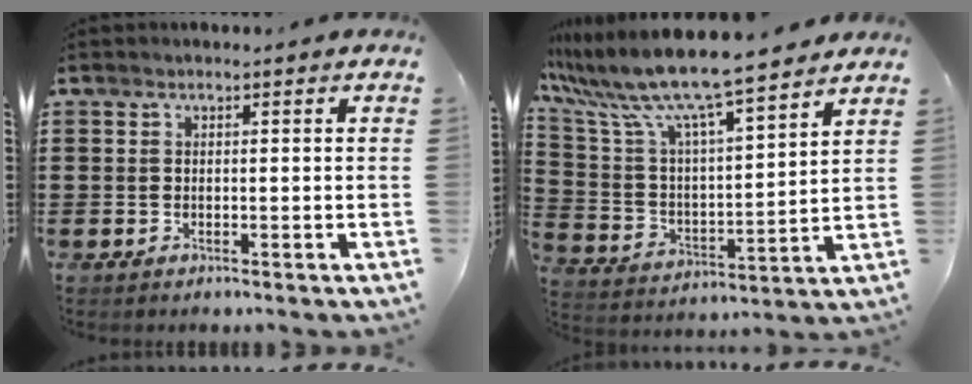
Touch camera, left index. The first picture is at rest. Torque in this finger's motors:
{"motor_torque": [2.14, 0.00, 1.06, 0.21]}